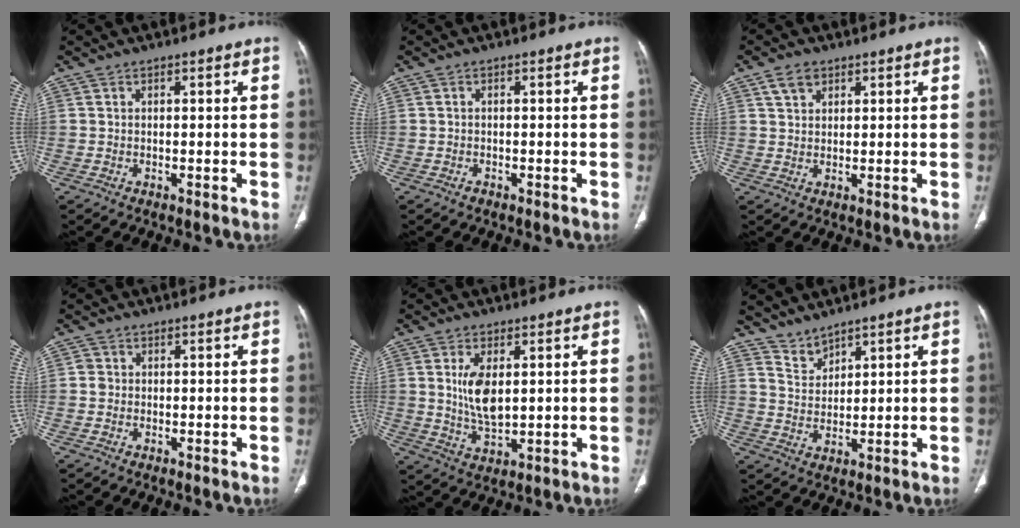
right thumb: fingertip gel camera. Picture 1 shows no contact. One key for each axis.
{"total": 0.7, "fx": -0.5, "fy": 0.4, "fz": 0.2, "tx": -0.003, "ty": 0.001, "tz": -0.009}
{"total": 3.7, "fx": 2.1, "fy": 2.4, "fz": 1.8, "tx": -0.025, "ty": -0.006, "tz": 0.044}
{"total": 1.3, "fx": 0.0, "fy": 1.2, "fz": 0.4, "tx": -0.001, "ty": 0.003, "tz": 0.000}
{"total": 7.6, "fx": 1.5, "fy": 3.7, "fz": 6.5, "tx": -0.122, "ty": -0.014, "tz": 0.037}
{"total": 3.5, "fx": 3.3, "fy": 1.1, "fz": 0.5, "tx": 0.001, "ty": -0.025, "tz": 0.072}